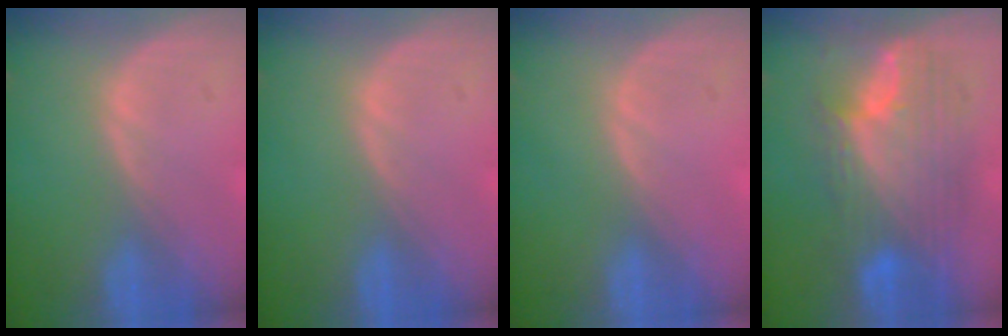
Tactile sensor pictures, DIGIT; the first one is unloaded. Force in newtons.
{"total": 0.0}
{"total": 0.0}
{"total": 10.0, "press": 10.0, "slide": 0.6}